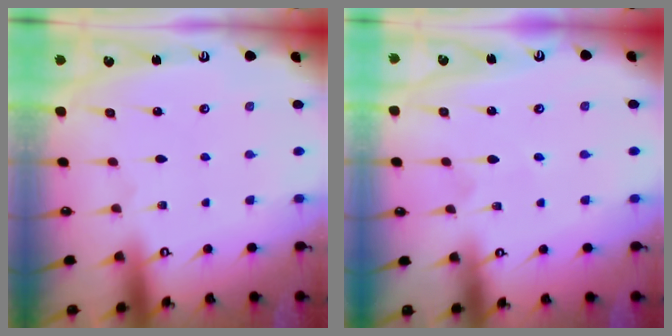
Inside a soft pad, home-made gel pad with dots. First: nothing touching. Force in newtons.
{"total": 2.7, "press": 2.6, "slide": 0.2}